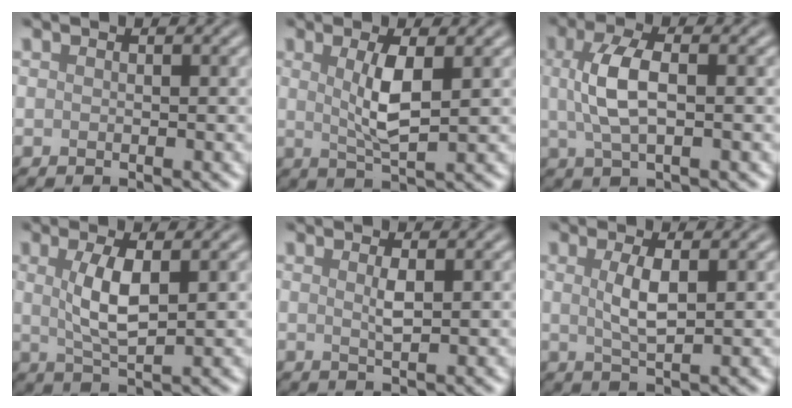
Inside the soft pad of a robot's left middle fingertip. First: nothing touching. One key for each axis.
{"total": 3.7, "fx": 0.8, "fy": 0.9, "fz": 3.5, "tx": -0.070, "ty": -0.005, "tz": 0.016}
{"total": 4.4, "fx": 0.5, "fy": 1.7, "fz": 4.0, "tx": -0.089, "ty": 0.005, "tz": 0.008}
{"total": 3.9, "fx": 0.8, "fy": 1.2, "fz": 3.6, "tx": -0.076, "ty": -0.002, "tz": 0.017}
{"total": 1.3, "fx": 0.4, "fy": 0.2, "fz": 1.2, "tx": -0.024, "ty": -0.001, "tz": 0.006}
{"total": 2.7, "fx": 0.6, "fy": 0.7, "fz": 2.6, "tx": -0.053, "ty": -0.001, "tz": 0.013}